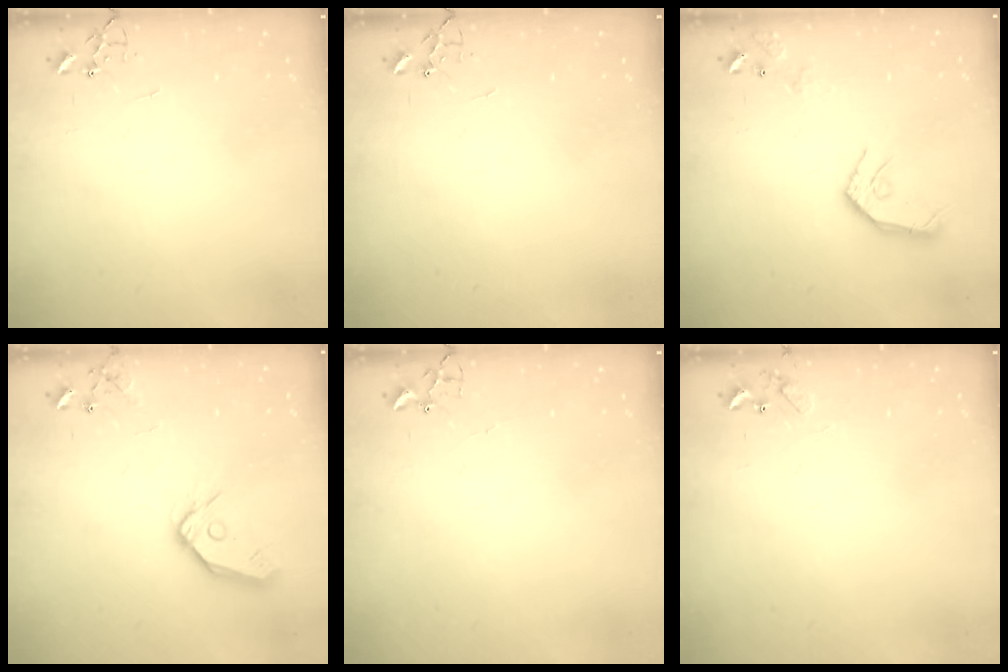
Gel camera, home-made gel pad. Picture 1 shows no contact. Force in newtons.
{"total": 0.0}
{"total": 12.7, "press": 12.6, "slide": 1.6}
{"total": 13.4, "press": 13.2, "slide": 1.8}
{"total": 1.8, "press": 1.8, "slide": 0.2}
{"total": 7.0, "press": 7.0, "slide": 0.6}